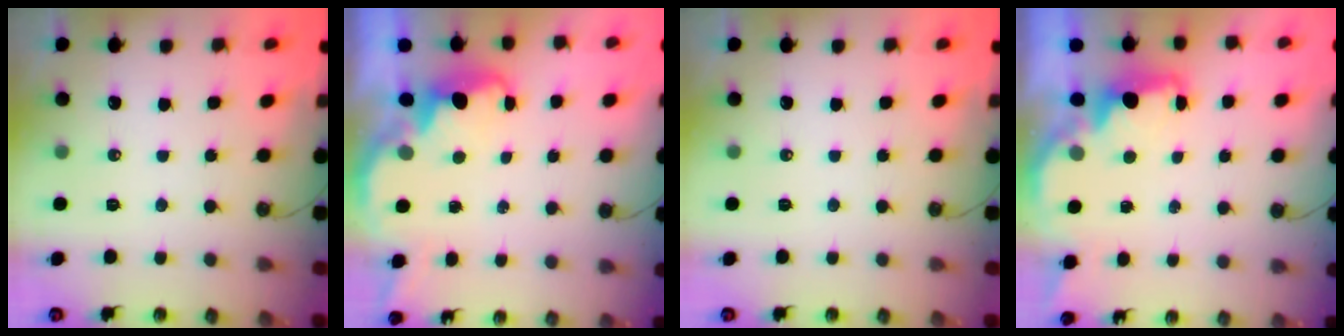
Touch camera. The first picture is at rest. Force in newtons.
{"total": 2.8, "press": 2.8, "slide": 0.6}
{"total": 0.0}
{"total": 2.3, "press": 2.2, "slide": 0.8}